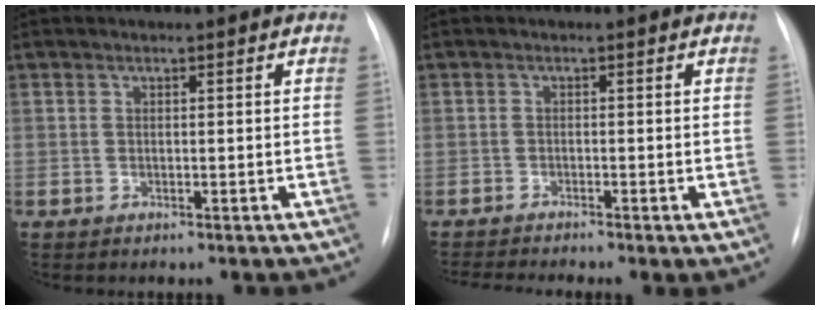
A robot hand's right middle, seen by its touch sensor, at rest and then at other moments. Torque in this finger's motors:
{"motor_torque": [0.86, -0.84, 0.27, 0.07]}